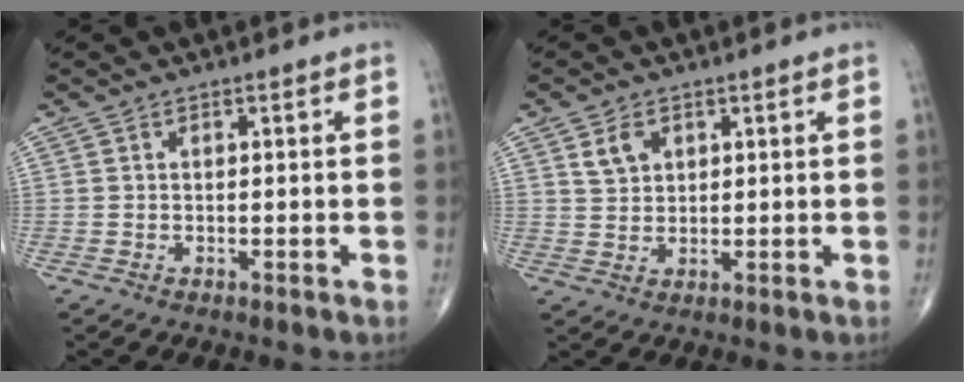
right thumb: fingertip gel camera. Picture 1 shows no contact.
{"total": 3.9, "force": [1.9, 2.7, 2.0], "torque": [-0.026, -0.009, 0.039]}